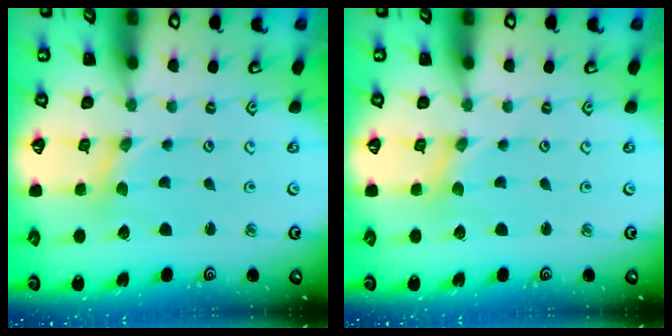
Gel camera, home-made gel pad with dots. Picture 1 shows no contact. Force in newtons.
{"total": 0.0}